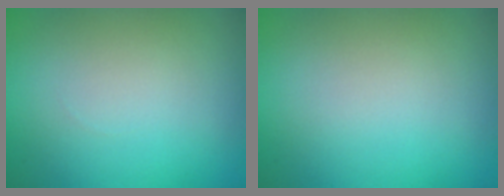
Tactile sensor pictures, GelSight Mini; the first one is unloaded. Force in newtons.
{"total": 0.0}